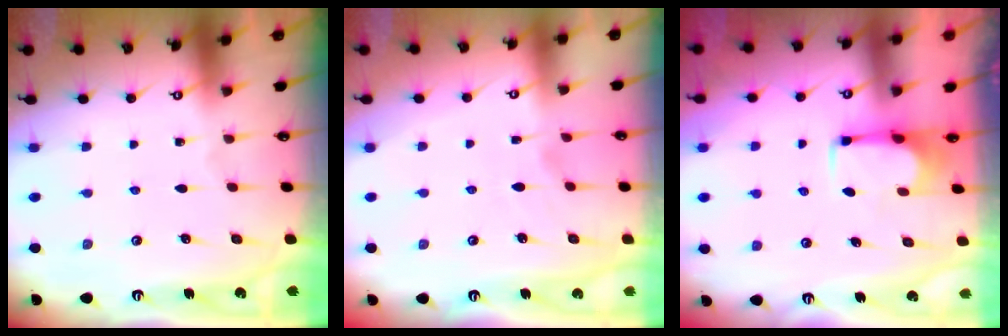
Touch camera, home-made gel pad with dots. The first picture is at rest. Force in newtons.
{"total": 3.2, "press": 3.0, "slide": 1.1}
{"total": 6.4, "press": 6.4, "slide": 0.7}